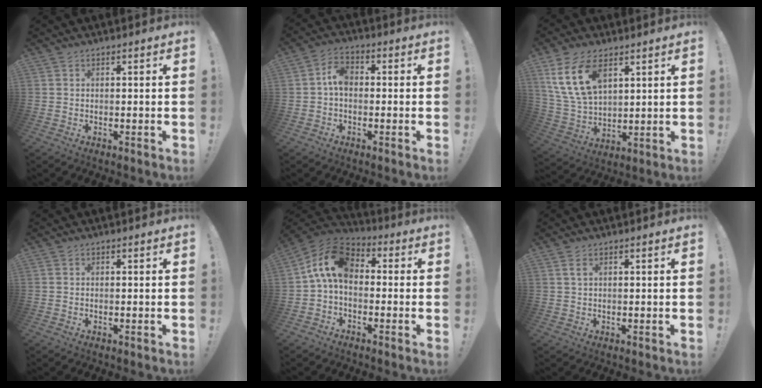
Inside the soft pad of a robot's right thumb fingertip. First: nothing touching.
{"total": 5.3, "force": [-0.5, 3.5, 4.0], "torque": [-0.071, 0.008, -0.010]}
{"total": 14.6, "force": [7.2, 8.3, 9.6], "torque": [-0.209, -0.021, 0.138]}
{"total": 0.0}
{"total": 12.3, "force": [1.3, 7.7, 9.5], "torque": [-0.172, 0.018, 0.023]}
{"total": 2.0, "force": [1.0, 0.8, 1.6], "torque": [-0.027, -0.001, 0.016]}